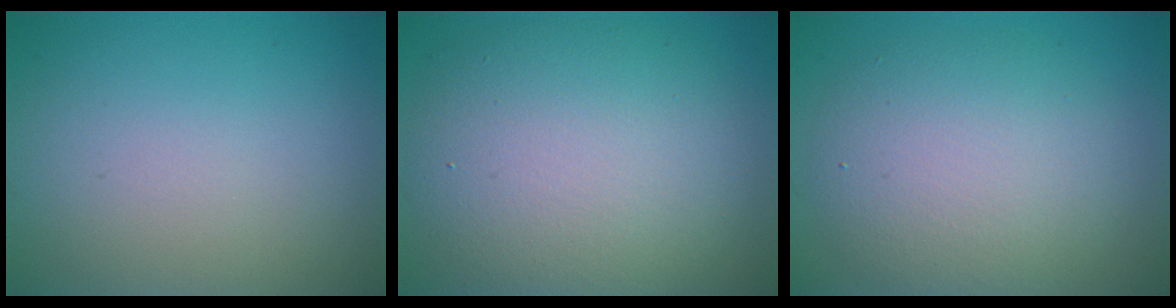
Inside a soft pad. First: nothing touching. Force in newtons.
{"total": 10.4, "press": 10.3, "slide": 0.7}
{"total": 6.2, "press": 6.1, "slide": 0.5}